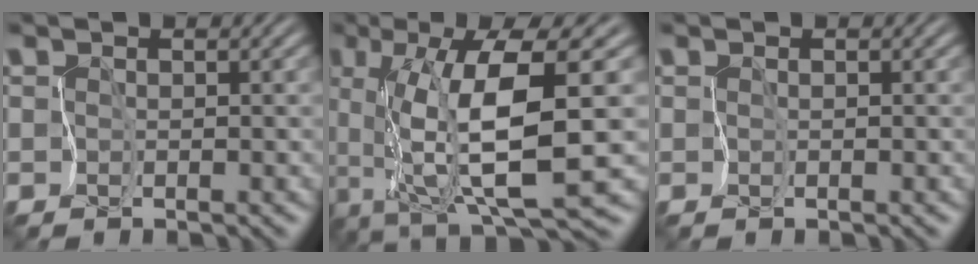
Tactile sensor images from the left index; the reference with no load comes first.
{"total": 9.9, "force": [0.8, 1.7, 9.7], "torque": [-0.152, -0.005, 0.020]}
{"total": 0.0}